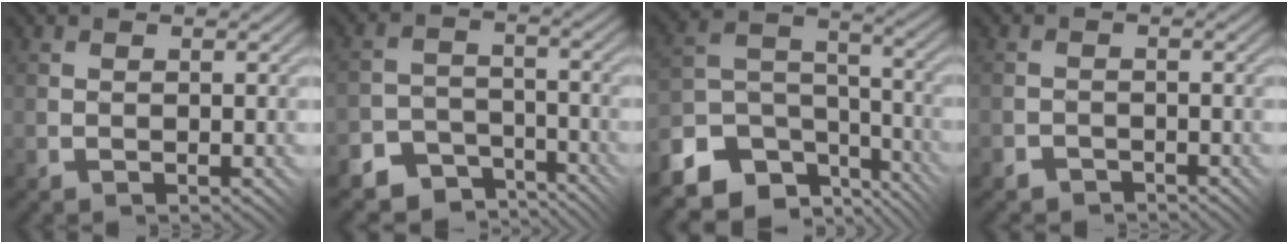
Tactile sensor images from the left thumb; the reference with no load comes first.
{"total": 6.6, "force": [-5.4, 3.5, 1.8], "torque": [-0.029, -0.009, -0.099]}
{"total": 12.0, "force": [-8.7, 6.8, 4.5], "torque": [-0.127, -0.018, -0.145]}
{"total": 2.0, "force": [-1.9, 0.8, -0.3], "torque": [0.012, 0.011, -0.037]}